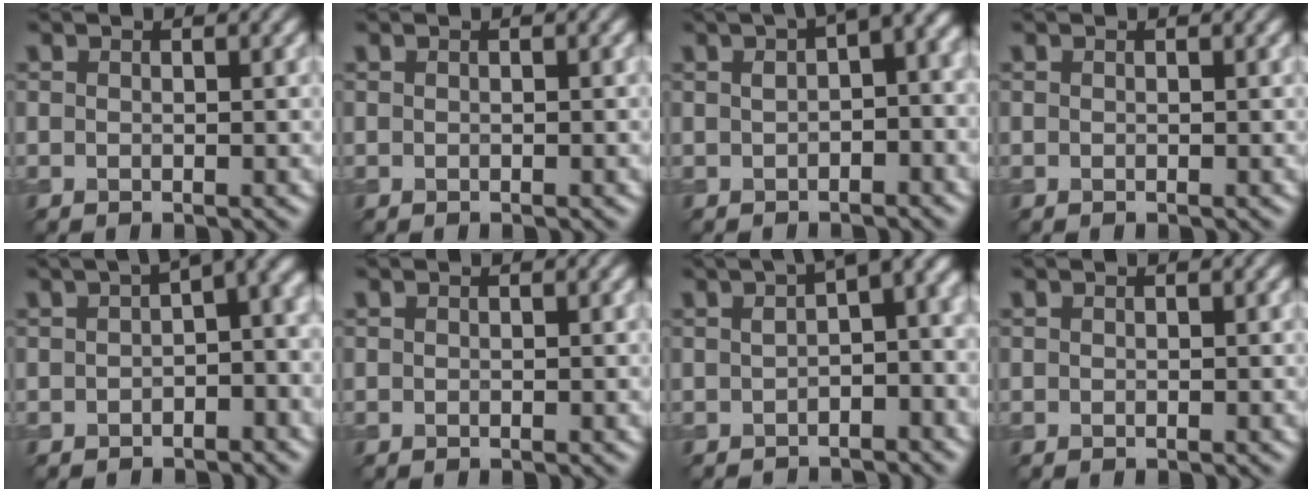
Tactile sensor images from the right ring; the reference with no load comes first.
{"total": 0.0}
{"total": 6.0, "force": [1.3, 2.3, 5.4], "torque": [-0.066, 0.016, 0.016]}
{"total": 0.0}
{"total": 5.8, "force": [0.6, 2.7, 5.2], "torque": [-0.048, 0.014, -0.001]}
{"total": 0.0}
{"total": 6.7, "force": [-0.1, 2.4, 6.2], "torque": [-0.072, 0.005, -0.004]}
{"total": 0.0}